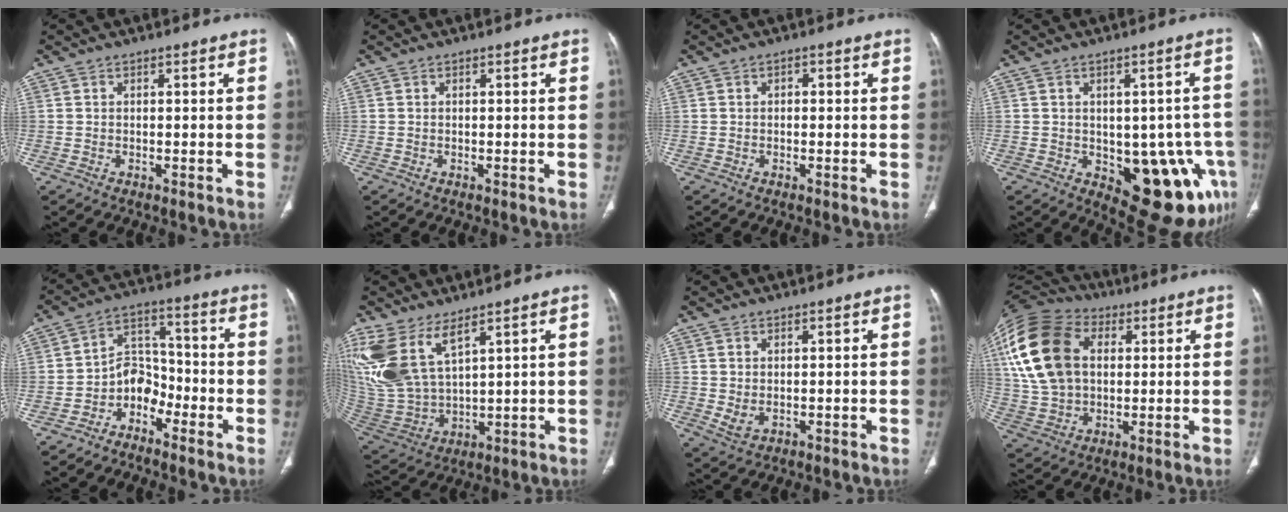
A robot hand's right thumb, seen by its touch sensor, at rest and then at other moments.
{"total": 0.0}
{"total": 0.9, "force": [0.1, 0.6, 0.7], "torque": [-0.007, 0.002, -0.002]}
{"total": 16.2, "force": [-5.0, 8.5, 13.0], "torque": [-0.111, 0.012, -0.041]}
{"total": 7.0, "force": [-4.1, 4.9, 2.8], "torque": [-0.018, 0.062, -0.085]}
{"total": 15.7, "force": [8.8, 7.1, 10.9], "torque": [-0.241, -0.038, 0.200]}
{"total": 2.6, "force": [0.2, 1.9, 1.9], "torque": [-0.037, -0.006, 0.015]}
{"total": 21.2, "force": [5.1, 14.6, 14.5], "torque": [-0.291, 0.013, 0.092]}